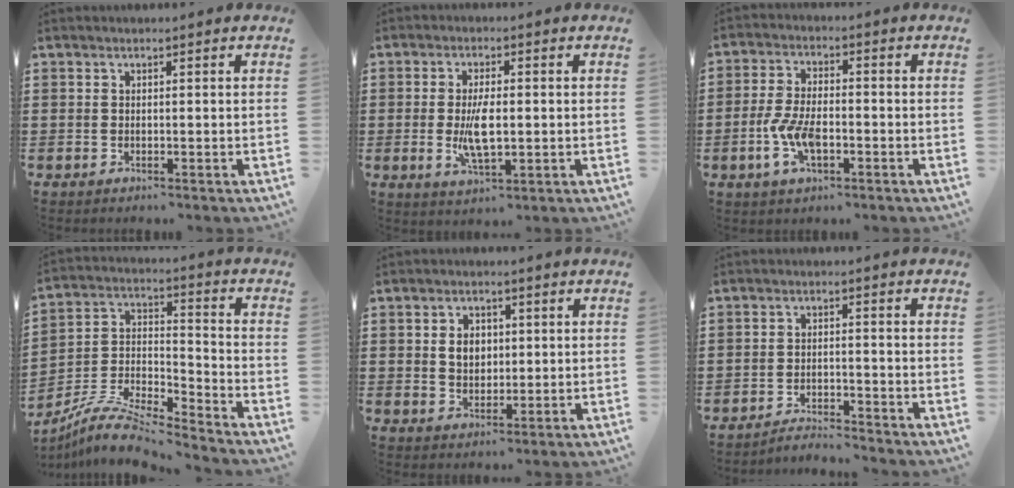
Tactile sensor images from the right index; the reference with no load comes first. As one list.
[{"total": 6.5, "force": [-0.5, 2.4, 6.0], "torque": [-0.120, -0.011, -0.014]}, {"total": 6.9, "force": [-2.2, 3.2, 5.7], "torque": [-0.138, -0.005, -0.046]}, {"total": 9.0, "force": [-8.3, 1.1, 3.3], "torque": [-0.072, 0.006, -0.169]}, {"total": 3.9, "force": [0.6, 2.9, 2.4], "torque": [-0.049, 0.009, 0.006]}, {"total": 2.8, "force": [-2.8, 0.0, 0.0], "torque": [-0.007, 0.001, -0.060]}]